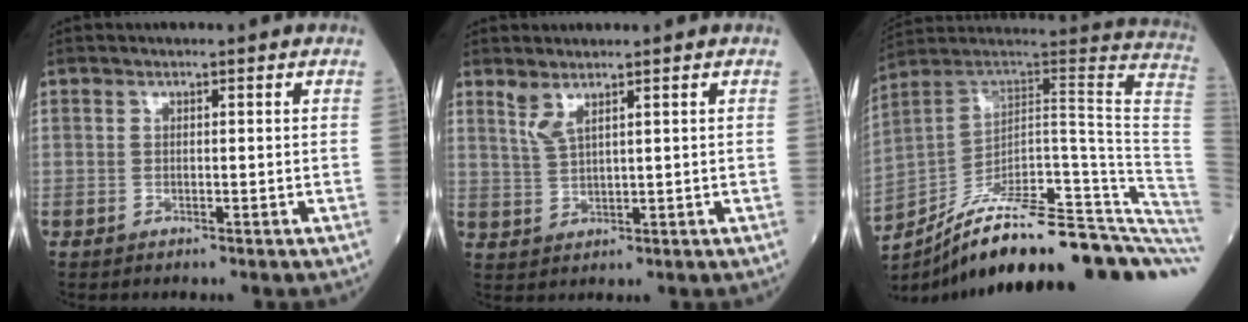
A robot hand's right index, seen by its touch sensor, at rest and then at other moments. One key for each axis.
{"total": 2.7, "fx": 1.9, "fy": 0.3, "fz": 1.8, "tx": -0.048, "ty": -0.001, "tz": 0.046}
{"total": 31.1, "fx": -23.3, "fy": 4.3, "fz": 20.2, "tx": -0.174, "ty": 0.013, "tz": -0.323}